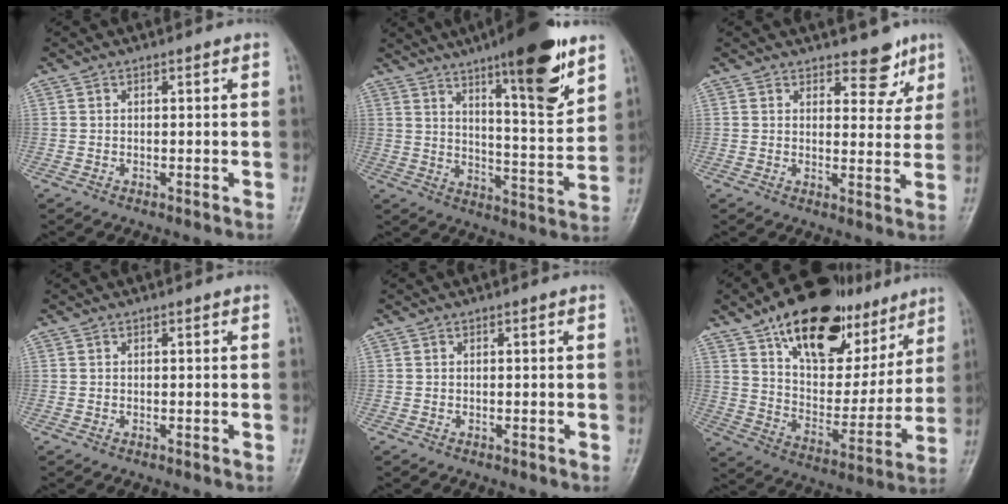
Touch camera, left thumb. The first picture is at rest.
{"total": 16.3, "force": [9.8, 3.8, 12.4], "torque": [-0.153, -0.058, 0.146]}
{"total": 5.9, "force": [4.0, 3.3, 2.8], "torque": [0.003, -0.022, 0.051]}
{"total": 0.0}
{"total": 0.0}
{"total": 25.5, "force": [15.8, 13.4, 14.9], "torque": [-0.182, -0.039, 0.256]}